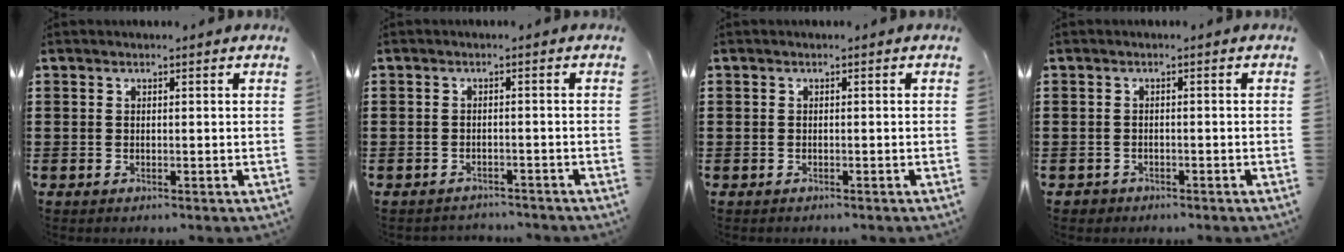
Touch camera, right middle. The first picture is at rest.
{"total": 1.6, "force": [-1.5, 0.3, -0.2], "torque": [-0.001, 0.002, -0.036]}
{"total": 0.6, "force": [-0.3, 0.5, -0.1], "torque": [0.001, 0.005, -0.008]}
{"total": 0.8, "force": [-0.6, 0.5, 0.0], "torque": [-0.002, 0.001, -0.015]}